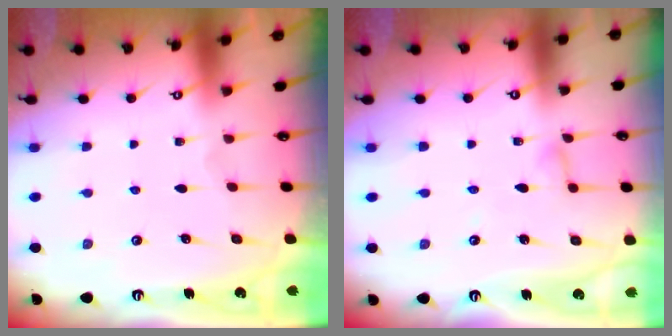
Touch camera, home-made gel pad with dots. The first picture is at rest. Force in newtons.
{"total": 2.9, "press": 2.9, "slide": 0.3}